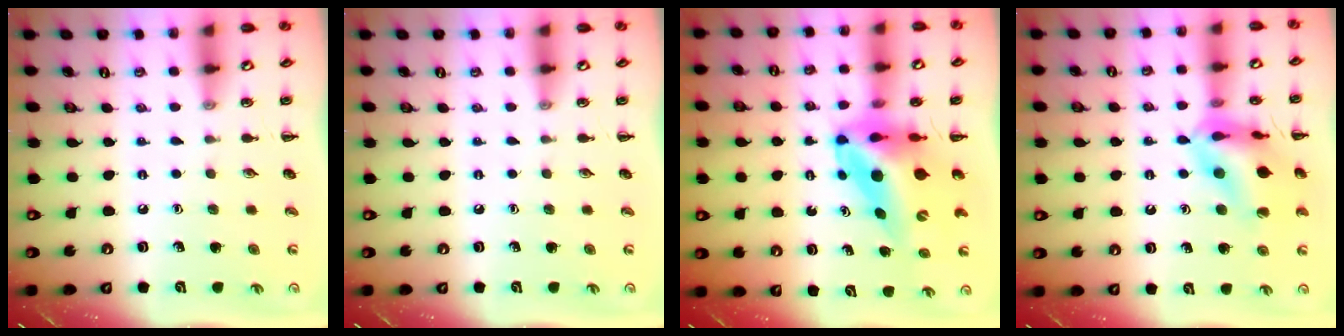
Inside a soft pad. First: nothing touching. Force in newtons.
{"total": 0.0}
{"total": 10.7, "press": 10.2, "slide": 3.1}
{"total": 16.9, "press": 16.8, "slide": 2.3}